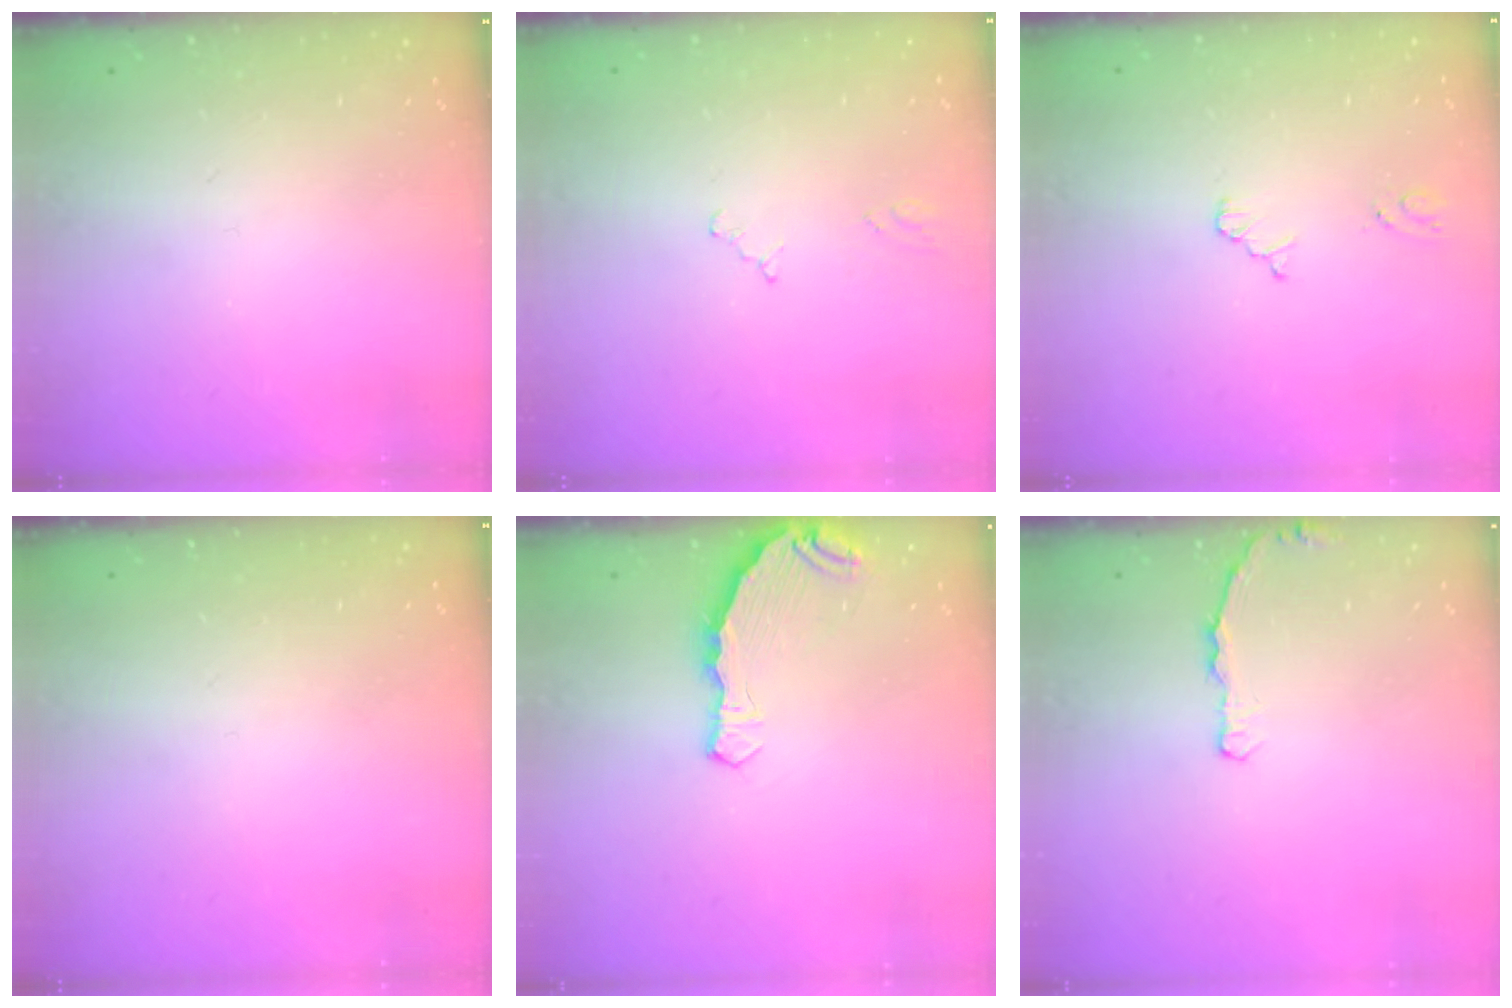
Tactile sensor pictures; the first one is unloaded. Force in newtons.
{"total": 0.0}
{"total": 3.6, "press": 3.5, "slide": 0.5}
{"total": 0.0}
{"total": 8.0, "press": 6.5, "slide": 4.7}
{"total": 2.9, "press": 2.9, "slide": 0.4}